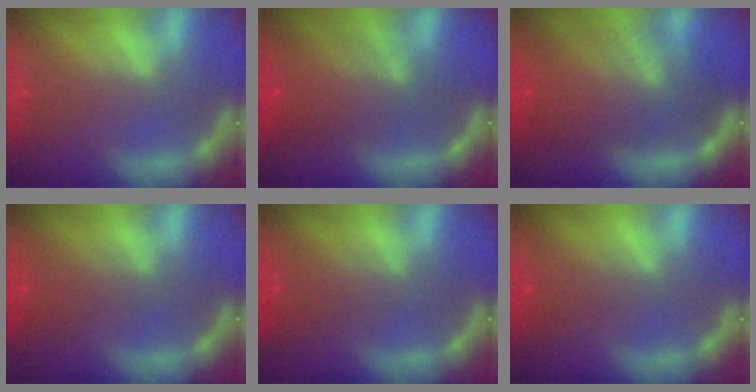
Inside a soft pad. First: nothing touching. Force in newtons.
{"total": 6.6}
{"total": 10.0}
{"total": 2.5}
{"total": 2.5}
{"total": 2.0}